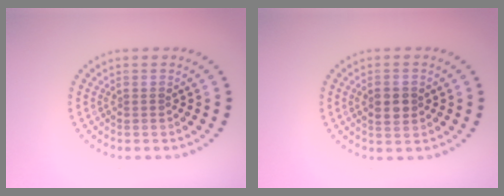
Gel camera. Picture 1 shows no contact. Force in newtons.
{"total": 2.4, "press": 2.4, "slide": 0.1}